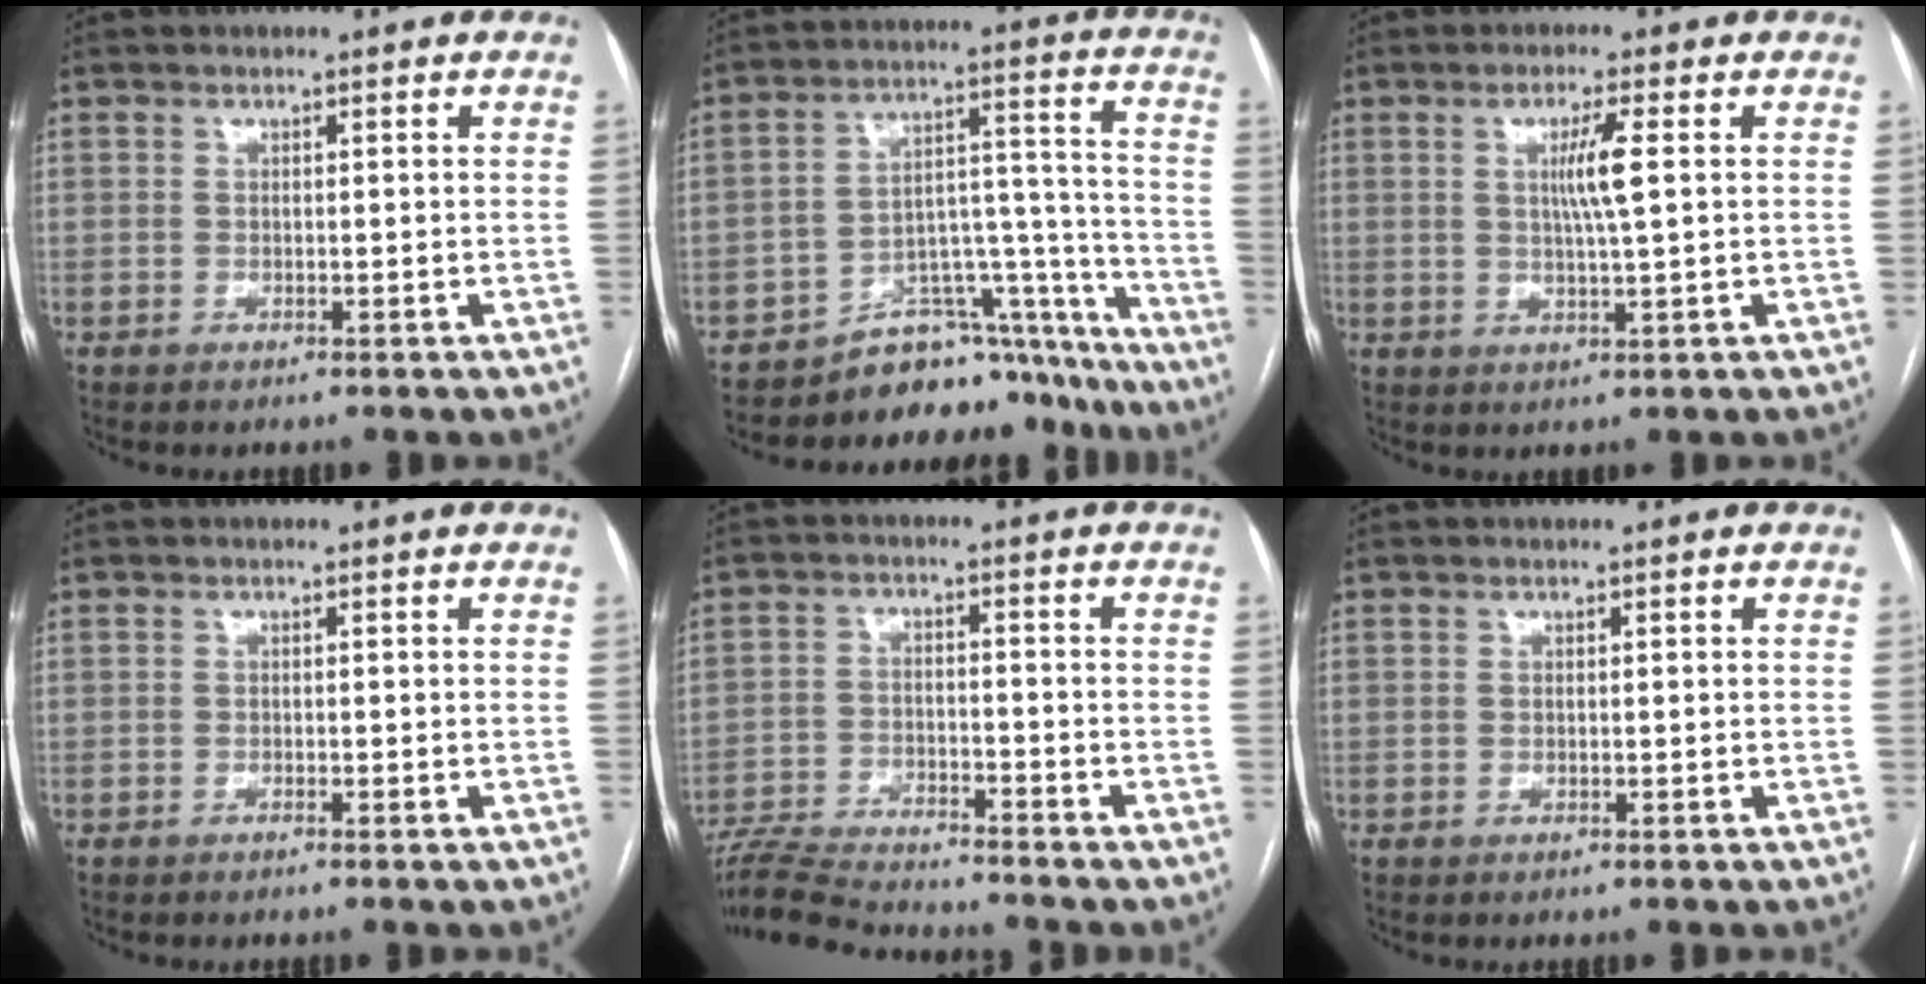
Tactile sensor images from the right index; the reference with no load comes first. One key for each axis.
{"total": 14.3, "fx": -13.2, "fy": 5.2, "fz": 1.5, "tx": 0.018, "ty": 0.086, "tz": -0.192}
{"total": 4.7, "fx": 0.9, "fy": -0.3, "fz": 4.6, "tx": -0.085, "ty": -0.003, "tz": 0.018}
{"total": 0.0}
{"total": 11.0, "fx": -10.4, "fy": 0.5, "fz": 3.5, "tx": -0.059, "ty": -0.012, "tz": -0.176}
{"total": 0.0}